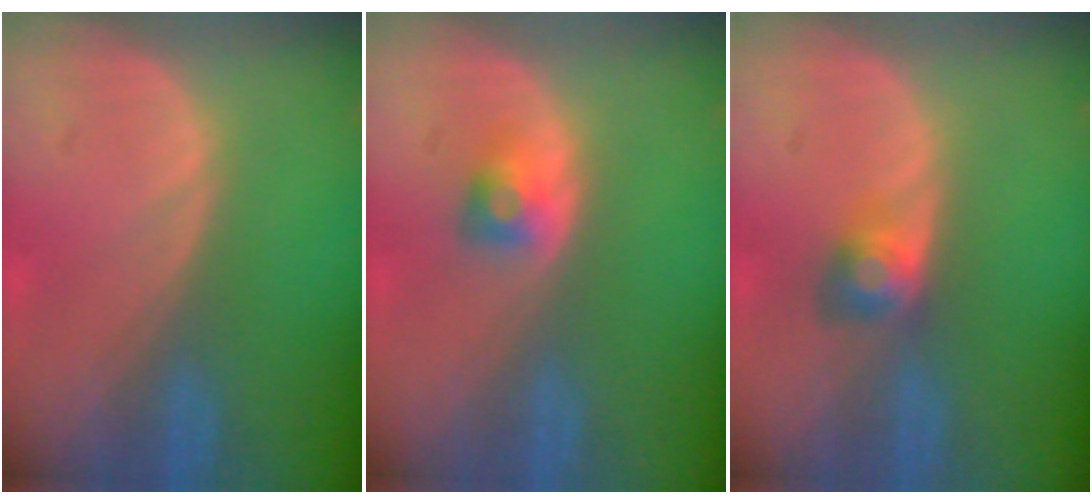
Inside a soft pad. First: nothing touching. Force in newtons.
{"total": 2.4, "press": 2.3, "slide": 0.8}
{"total": 2.9, "press": 2.8, "slide": 0.1}